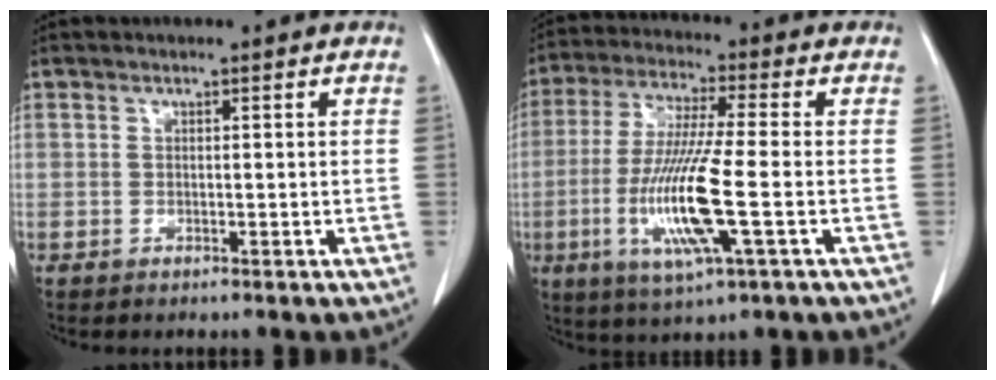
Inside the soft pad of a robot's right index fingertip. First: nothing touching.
{"total": 13.2, "force": [-3.3, 0.4, 12.7], "torque": [-0.265, -0.018, -0.067]}